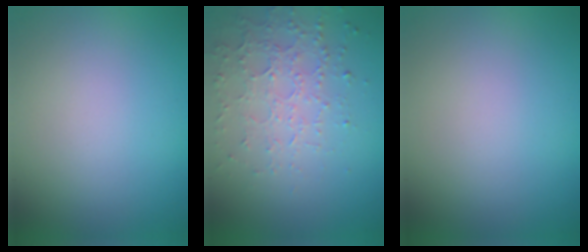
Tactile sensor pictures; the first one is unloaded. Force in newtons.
{"total": 4.5, "press": 3.2, "slide": 3.1}
{"total": 0.0}